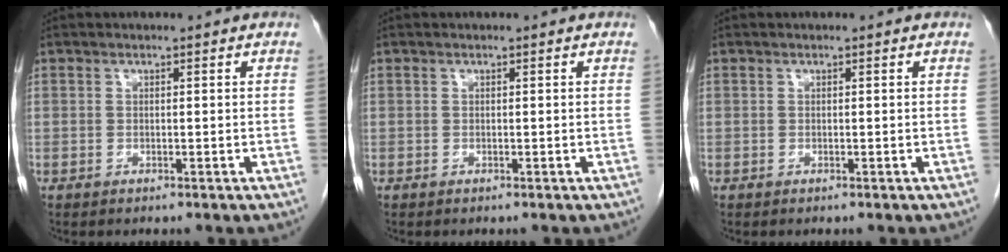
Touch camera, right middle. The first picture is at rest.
{"total": 0.0}
{"total": 0.0}